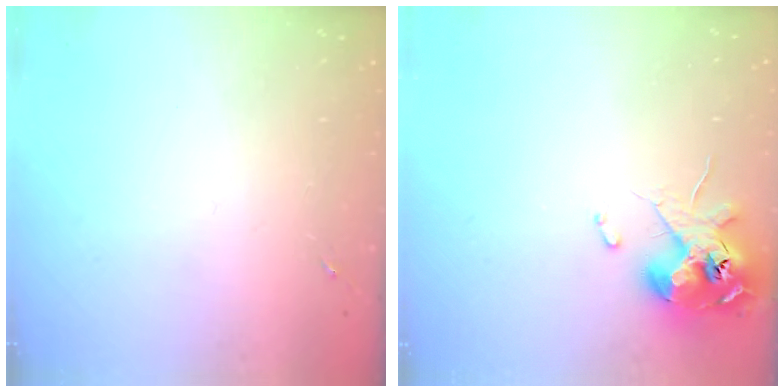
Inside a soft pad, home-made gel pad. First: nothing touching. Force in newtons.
{"total": 11.6, "press": 11.4, "slide": 2.1}